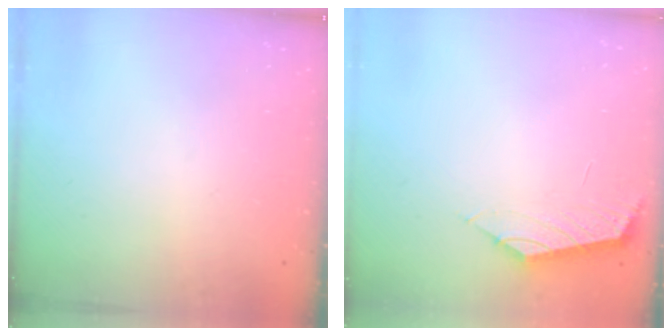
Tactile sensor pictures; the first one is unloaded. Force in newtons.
{"total": 1.1, "press": 1.0, "slide": 0.4}